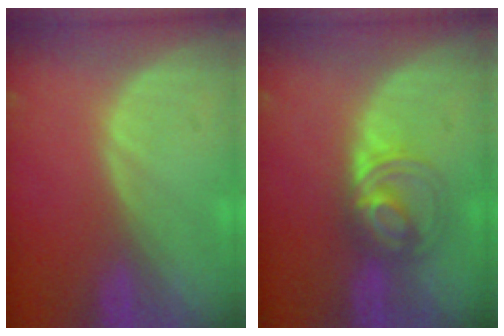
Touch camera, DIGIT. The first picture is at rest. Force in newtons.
{"total": 5.5, "press": 5.5, "slide": 0.6}